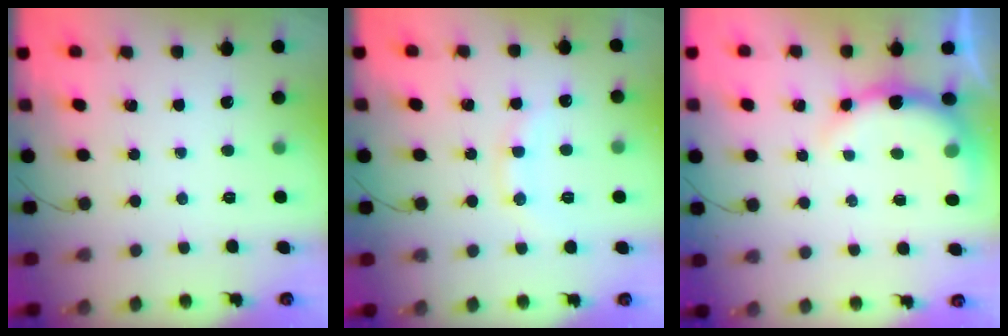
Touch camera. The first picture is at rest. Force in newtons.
{"total": 10.5, "press": 10.4, "slide": 1.0}
{"total": 7.9, "press": 7.8, "slide": 1.4}